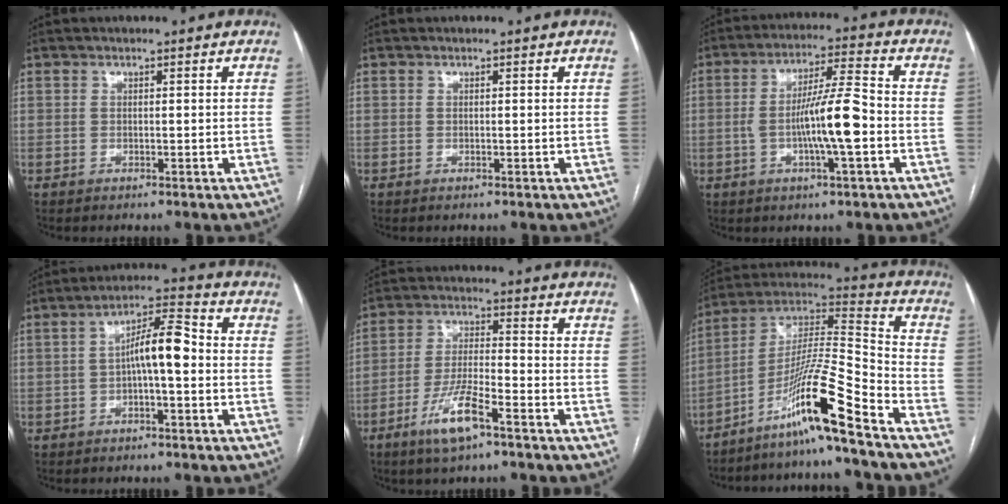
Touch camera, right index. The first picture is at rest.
{"total": 0.0}
{"total": 10.0, "force": [-2.0, 0.6, 9.8], "torque": [-0.178, 0.009, -0.036]}
{"total": 7.4, "force": [-0.6, 1.5, 7.2], "torque": [-0.124, 0.028, -0.011]}
{"total": 8.8, "force": [-5.3, 1.3, 6.9], "torque": [-0.141, -0.008, -0.098]}
{"total": 15.2, "force": [-10.3, -1.6, 11.1], "torque": [-0.210, 0.000, -0.183]}